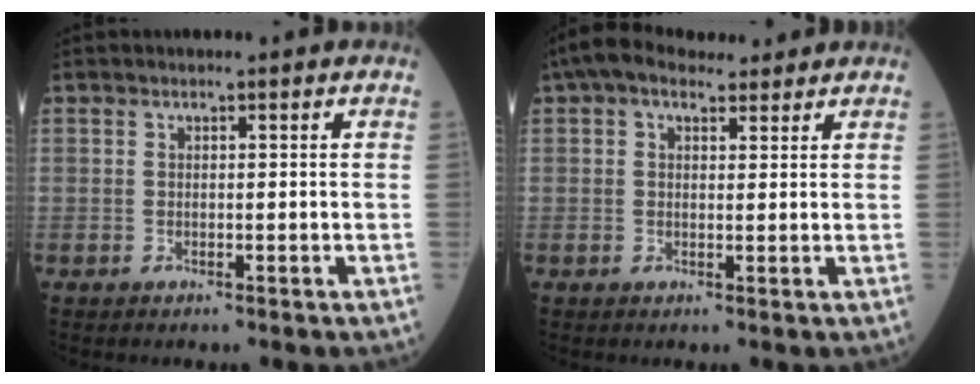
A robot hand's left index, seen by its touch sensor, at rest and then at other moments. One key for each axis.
{"total": 6.4, "fx": 4.7, "fy": 3.0, "fz": 3.0, "tx": -0.060, "ty": 0.043, "tz": 0.083}